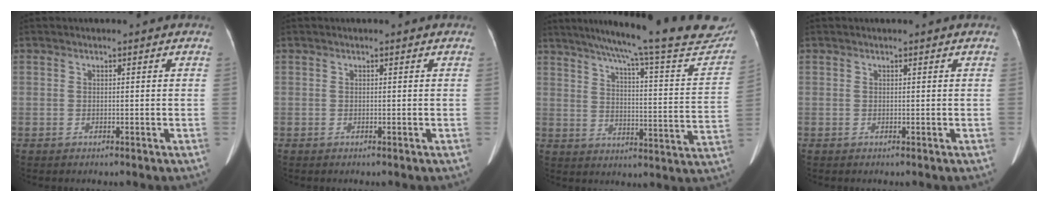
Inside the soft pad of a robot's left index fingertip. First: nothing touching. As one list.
[{"total": 0.0}, {"total": 27.6, "force": [23.9, 2.5, 13.6], "torque": [-0.199, -0.054, 0.293]}, {"total": 0.0}]